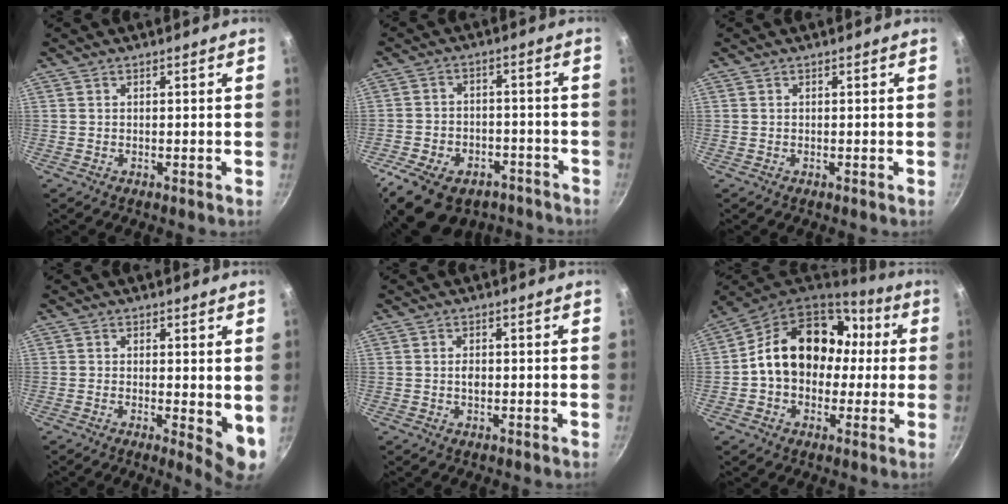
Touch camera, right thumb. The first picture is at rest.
{"total": 16.6, "force": [-10.2, 10.2, 8.2], "torque": [-0.133, 0.051, -0.146]}
{"total": 0.0}
{"total": 6.1, "force": [0.0, 2.0, 5.7], "torque": [-0.072, -0.017, 0.000]}
{"total": 1.6, "force": [-0.1, 1.0, 1.2], "torque": [-0.019, 0.004, -0.003]}
{"total": 19.8, "force": [1.8, 15.1, 12.7], "torque": [-0.172, 0.049, 0.022]}